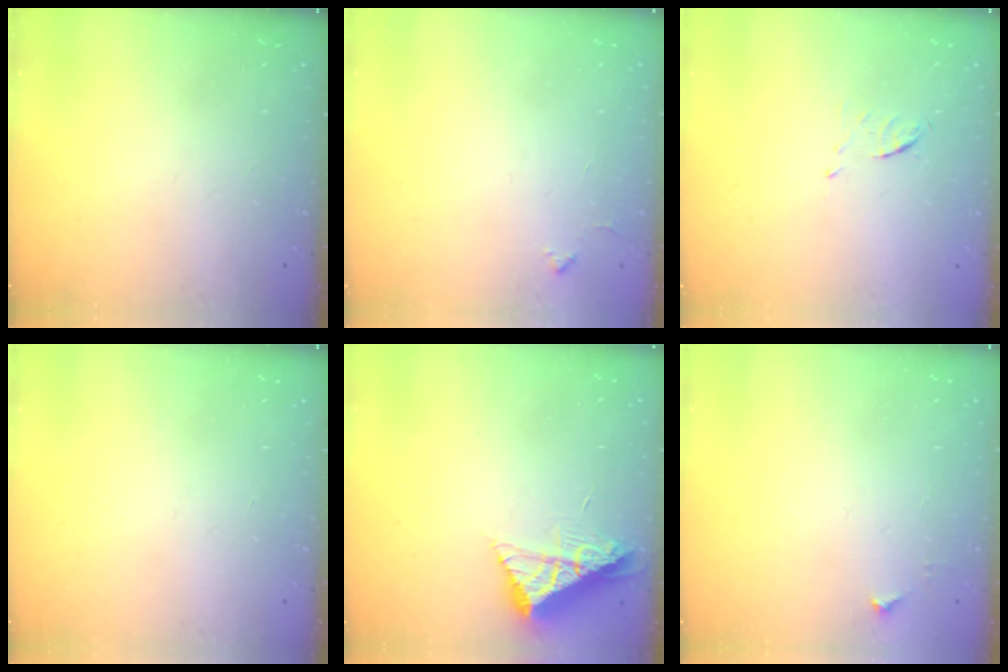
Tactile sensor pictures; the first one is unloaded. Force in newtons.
{"total": 3.7, "press": 3.7, "slide": 0.5}
{"total": 5.2, "press": 5.1, "slide": 0.8}
{"total": 0.0}
{"total": 8.2, "press": 8.2, "slide": 0.3}
{"total": 3.4, "press": 3.4, "slide": 0.4}